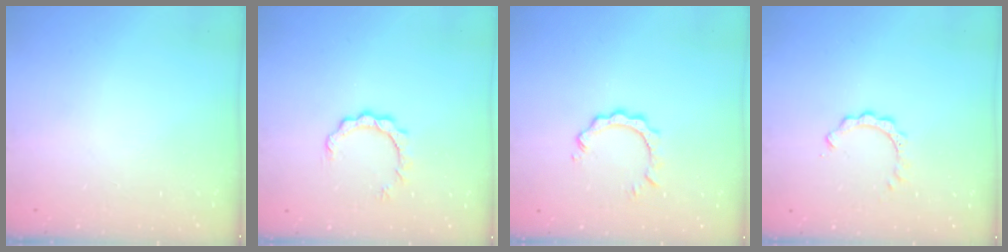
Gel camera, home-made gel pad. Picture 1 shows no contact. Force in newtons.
{"total": 4.0, "press": 3.9, "slide": 0.3}
{"total": 4.5, "press": 4.5, "slide": 0.3}
{"total": 3.8, "press": 3.8, "slide": 0.1}